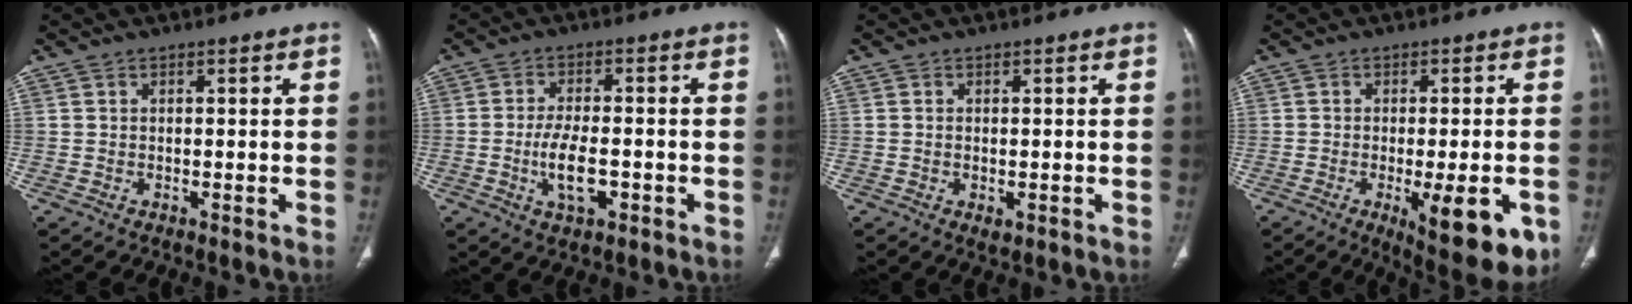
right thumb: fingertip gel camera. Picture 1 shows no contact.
{"total": 7.0, "force": [-2.0, 3.3, 5.9], "torque": [-0.109, 0.007, -0.032]}
{"total": 1.6, "force": [-0.4, 1.0, 1.2], "torque": [-0.022, -0.004, -0.003]}
{"total": 13.6, "force": [-4.8, 4.4, 11.9], "torque": [-0.128, -0.007, -0.051]}